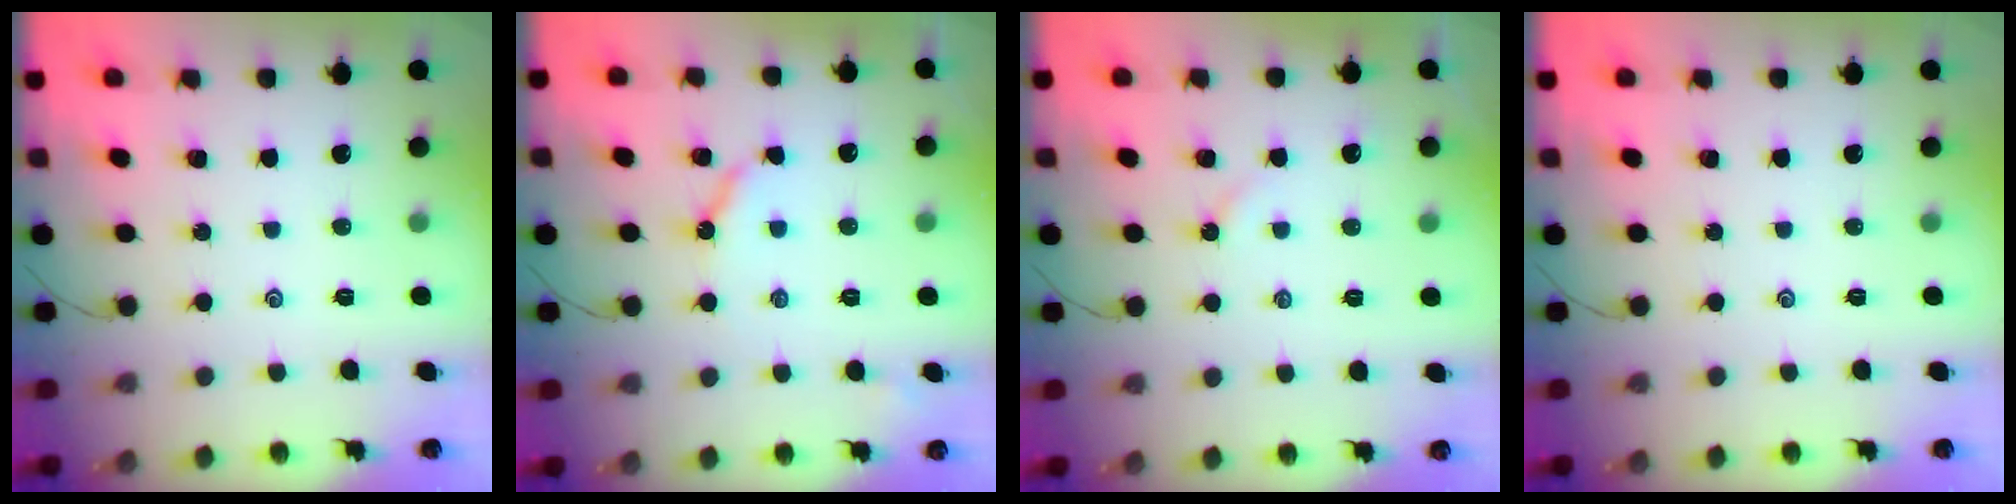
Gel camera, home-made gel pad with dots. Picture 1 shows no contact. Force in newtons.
{"total": 5.4, "press": 5.4, "slide": 0.3}
{"total": 2.7, "press": 2.7, "slide": 0.5}
{"total": 0.0}